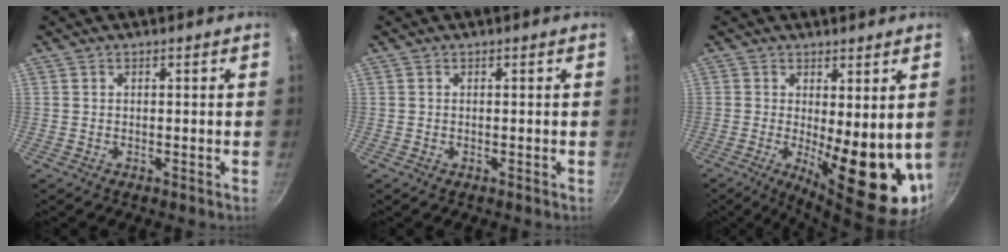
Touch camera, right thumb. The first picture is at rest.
{"total": 0.0}
{"total": 15.4, "force": [-0.9, 5.4, 14.4], "torque": [-0.171, -0.030, 0.002]}